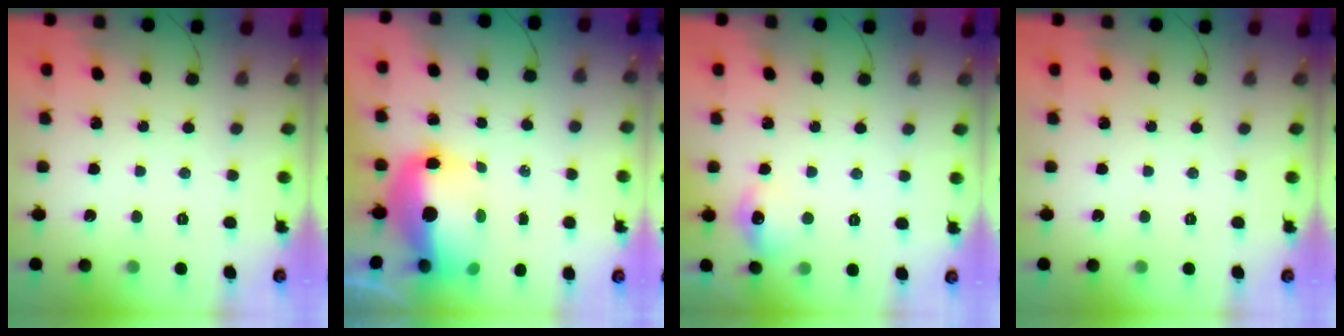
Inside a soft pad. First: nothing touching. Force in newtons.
{"total": 12.0, "press": 11.7, "slide": 2.7}
{"total": 8.2, "press": 8.1, "slide": 1.2}
{"total": 0.0}